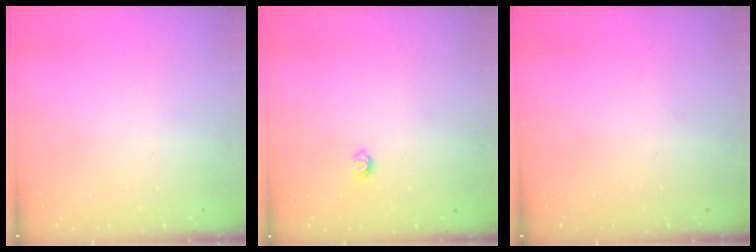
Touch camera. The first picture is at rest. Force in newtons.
{"total": 3.6, "press": 3.6, "slide": 0.3}
{"total": 0.0}